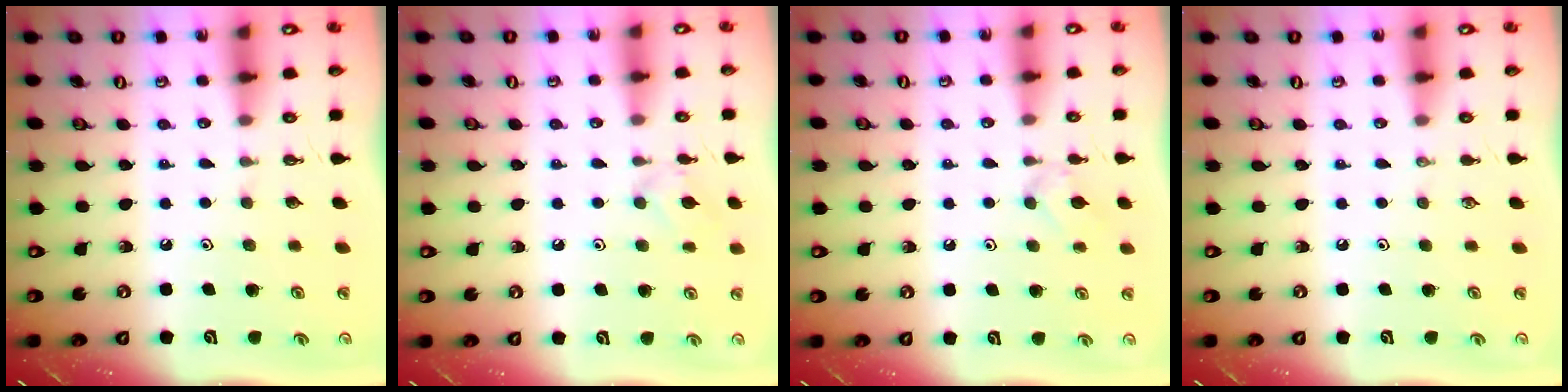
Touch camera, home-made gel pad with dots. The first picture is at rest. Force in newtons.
{"total": 5.1, "press": 5.1, "slide": 0.8}
{"total": 5.2, "press": 5.1, "slide": 1.0}
{"total": 0.0}